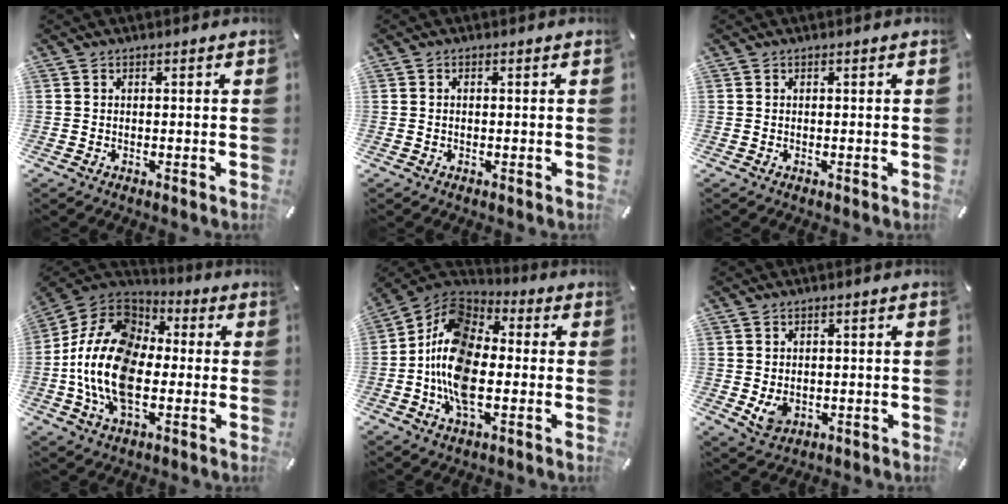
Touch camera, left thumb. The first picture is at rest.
{"total": 0.6, "force": [-0.1, 0.3, 0.5], "torque": [-0.011, 0.000, -0.002]}
{"total": 0.0}
{"total": 18.0, "force": [-4.1, 11.8, 12.9], "torque": [-0.287, 0.021, -0.079]}
{"total": 15.8, "force": [-4.1, 9.4, 12.0], "torque": [-0.262, 0.013, -0.081]}
{"total": 4.2, "force": [-0.1, 3.4, 2.4], "torque": [-0.038, -0.006, -0.003]}